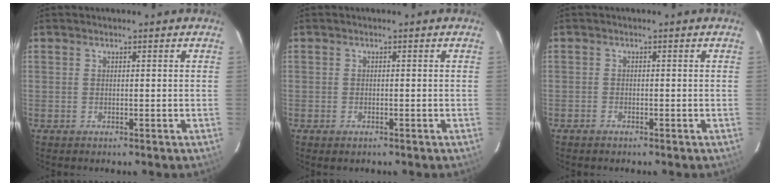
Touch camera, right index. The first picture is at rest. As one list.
[{"total": 1.1, "force": [-0.7, 0.6, 0.5], "torque": [-0.010, -0.003, -0.015]}, {"total": 1.0, "force": [-0.9, 0.4, 0.1], "torque": [-0.007, 0.002, -0.019]}]